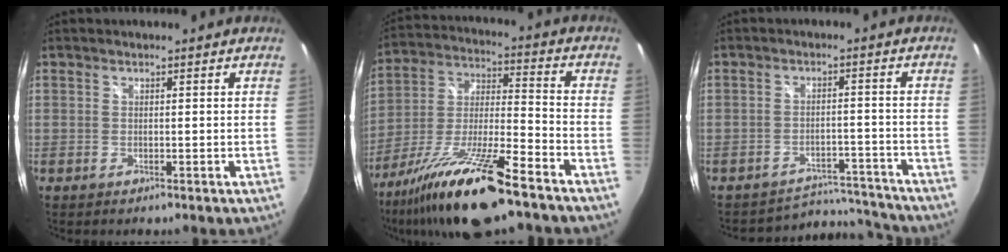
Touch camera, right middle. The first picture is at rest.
{"total": 20.1, "force": [-14.2, 2.8, 14.0], "torque": [-0.262, -0.028, -0.253]}
{"total": 10.1, "force": [-9.9, 2.1, -0.2], "torque": [0.000, 0.030, -0.137]}